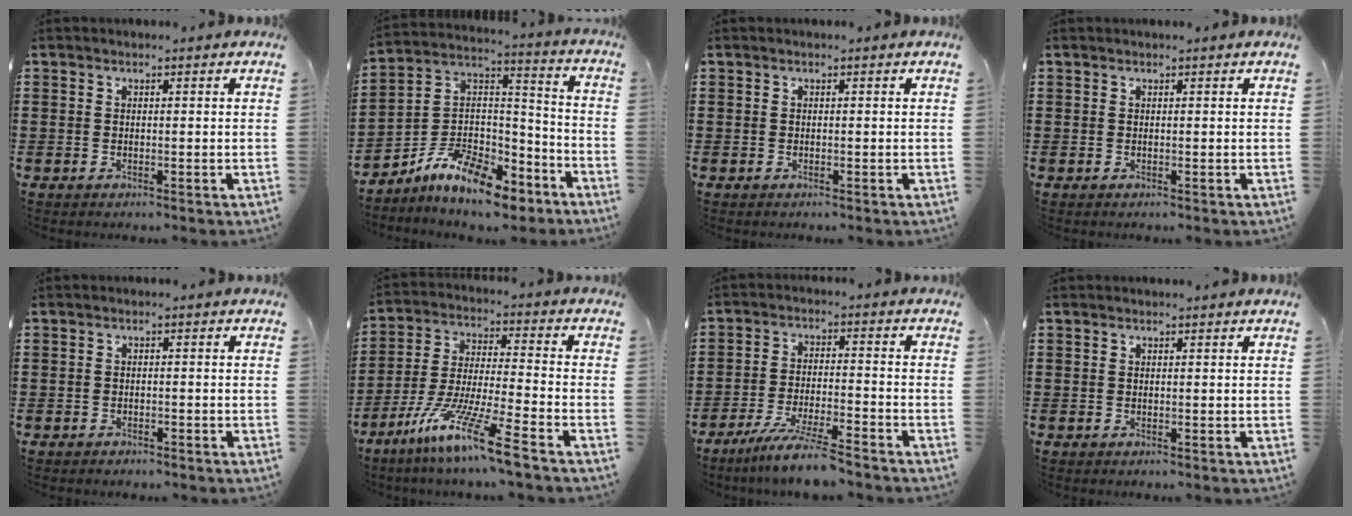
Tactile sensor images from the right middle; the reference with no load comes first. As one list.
[{"total": 11.0, "force": [-8.6, 3.6, 5.8], "torque": [-0.122, 0.021, -0.172]}, {"total": 0.0}, {"total": 0.0}, {"total": 0.8, "force": [-0.8, 0.3, 0.0], "torque": [-0.002, 0.001, -0.017]}, {"total": 11.6, "force": [-8.6, 0.1, 7.8], "torque": [-0.164, -0.001, -0.170]}, {"total": 7.0, "force": [-6.1, -0.2, 3.5], "torque": [-0.072, -0.015, -0.115]}, {"total": 0.0}]